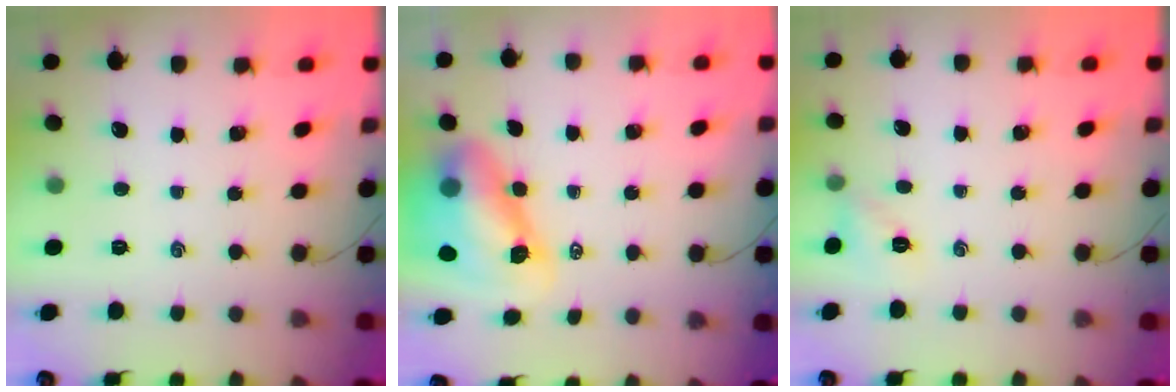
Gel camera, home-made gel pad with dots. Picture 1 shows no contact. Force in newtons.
{"total": 10.5, "press": 9.9, "slide": 3.5}
{"total": 4.8, "press": 4.8, "slide": 0.2}